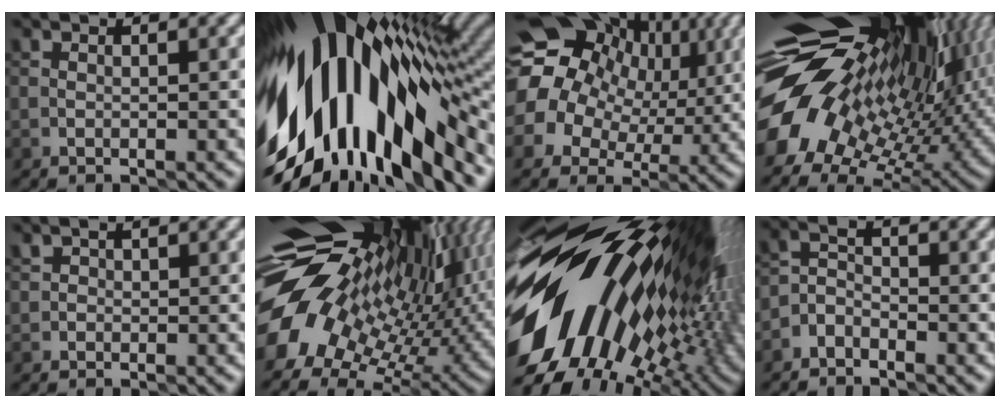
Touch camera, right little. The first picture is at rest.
{"total": 16.2, "force": [-2.6, 8.5, 13.5], "torque": [-0.234, -0.009, -0.044]}
{"total": 19.4, "force": [4.6, 16.6, 8.8], "torque": [-0.177, 0.038, 0.045]}
{"total": 17.7, "force": [4.6, 9.4, 14.2], "torque": [-0.228, 0.000, 0.103]}
{"total": 0.6, "force": [0.3, 0.5, 0.0], "torque": [0.007, 0.003, 0.007]}
{"total": 16.6, "force": [3.9, 9.8, 12.8], "torque": [-0.190, -0.002, 0.100]}
{"total": 20.2, "force": [1.6, 10.8, 17.0], "torque": [-0.290, -0.022, 0.016]}
{"total": 1.8, "force": [-1.5, 0.8, 0.5], "torque": [-0.007, 0.011, -0.035]}